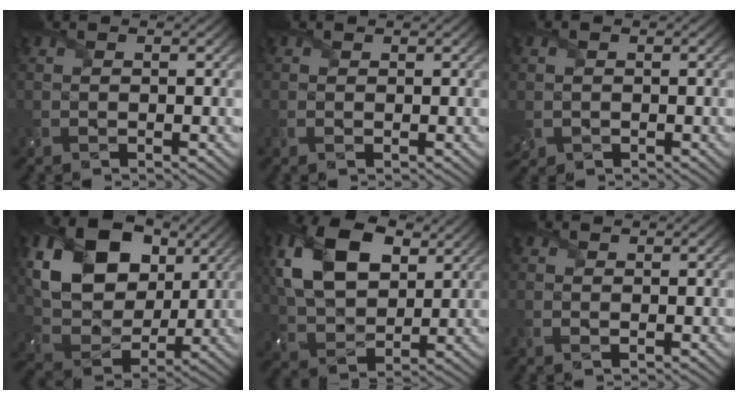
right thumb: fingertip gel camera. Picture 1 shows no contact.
{"total": 0.8, "force": [0.1, 0.6, 0.4], "torque": [-0.014, -0.002, 0.003]}
{"total": 2.6, "force": [-0.2, 2.3, 1.1], "torque": [-0.037, -0.009, -0.004]}
{"total": 14.4, "force": [5.2, 10.1, 8.9], "torque": [-0.194, 0.000, 0.095]}
{"total": 13.6, "force": [4.9, 8.6, 9.3], "torque": [-0.225, 0.019, 0.093]}
{"total": 1.1, "force": [0.3, 0.9, 0.5], "torque": [-0.016, -0.002, 0.006]}